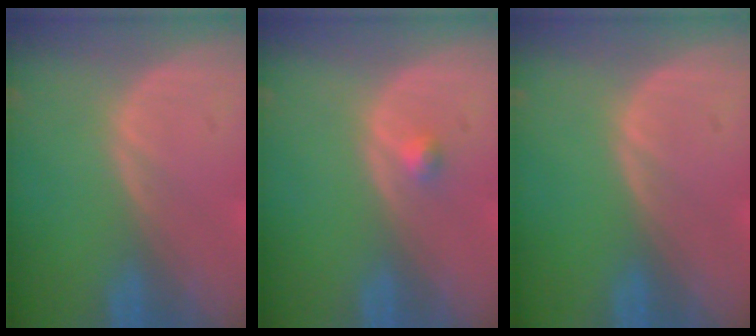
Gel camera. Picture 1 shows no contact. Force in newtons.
{"total": 1.2, "press": 1.1, "slide": 0.6}
{"total": 0.0}